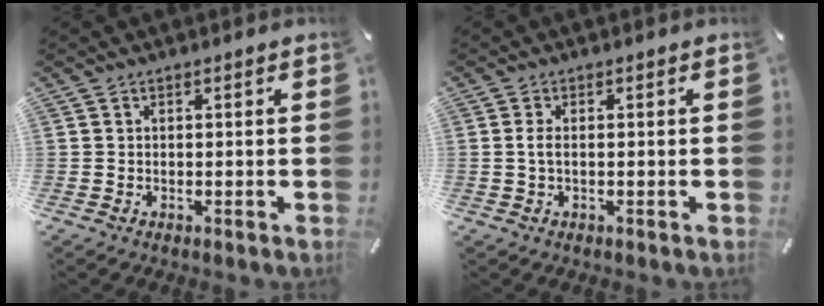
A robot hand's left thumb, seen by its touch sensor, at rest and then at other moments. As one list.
[{"total": 1.9, "force": [0.0, 0.7, 1.8], "torque": [-0.041, 0.000, -0.004]}]